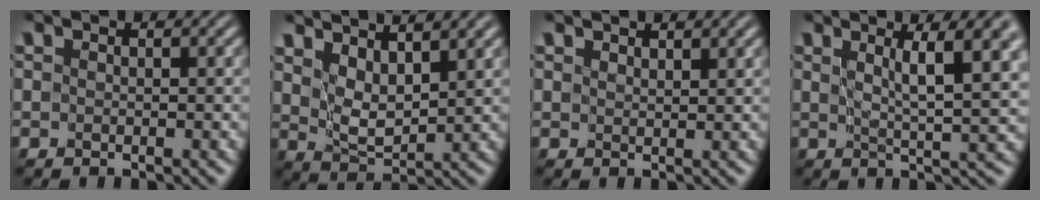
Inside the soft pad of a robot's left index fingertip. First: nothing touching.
{"total": 4.7, "force": [3.5, 1.3, 2.8], "torque": [-0.051, 0.002, 0.059]}
{"total": 1.7, "force": [1.7, 0.3, 0.3], "torque": [0.003, -0.005, 0.028]}
{"total": 7.0, "force": [2.9, 1.3, 6.3], "torque": [-0.071, 0.010, 0.046]}